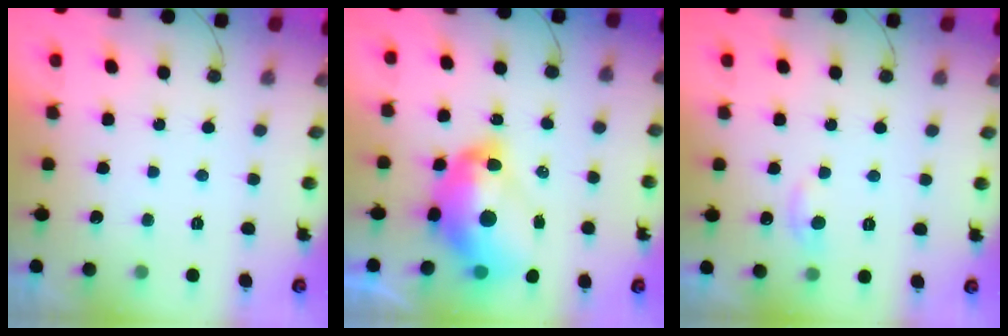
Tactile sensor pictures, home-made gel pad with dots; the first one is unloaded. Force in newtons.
{"total": 16.9, "press": 16.8, "slide": 1.7}
{"total": 5.9, "press": 5.9, "slide": 0.8}